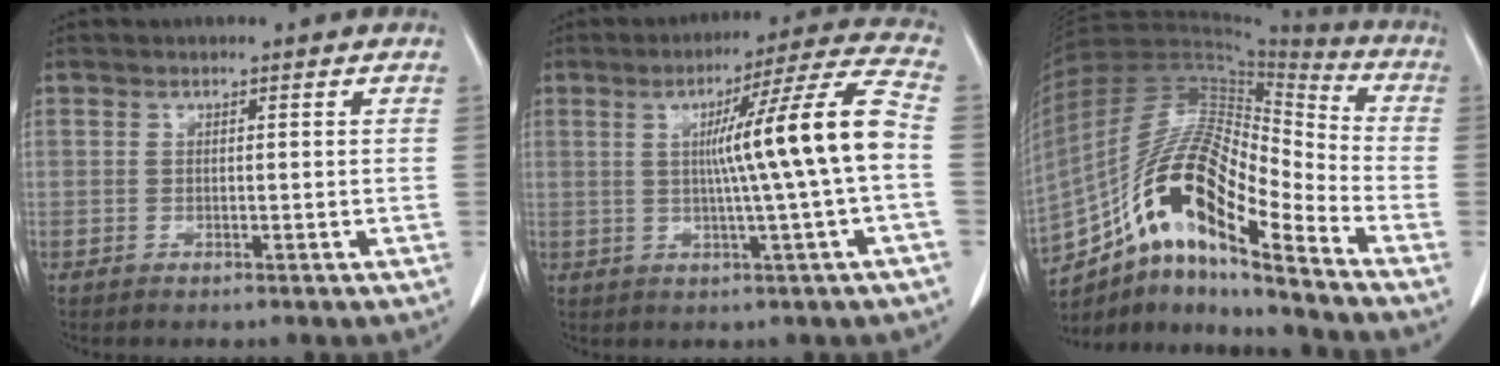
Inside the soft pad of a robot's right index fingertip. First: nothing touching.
{"total": 13.0, "force": [0.0, -1.6, 12.9], "torque": [-0.193, 0.012, -0.001]}
{"total": 18.8, "force": [-10.6, 3.8, 15.0], "torque": [-0.291, 0.023, -0.186]}